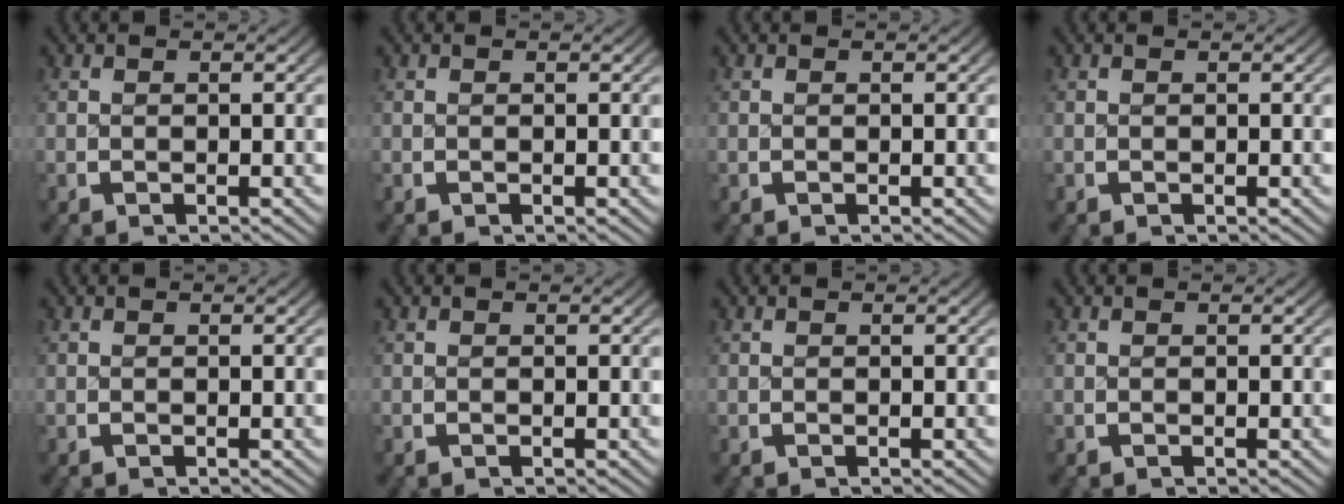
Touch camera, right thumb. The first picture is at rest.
{"total": 0.0}
{"total": 0.0}
{"total": 0.0}
{"total": 0.0}
{"total": 0.0}
{"total": 0.0}
{"total": 0.0}